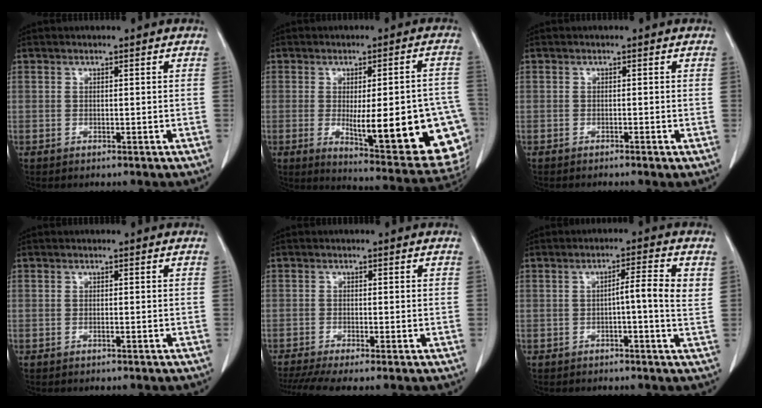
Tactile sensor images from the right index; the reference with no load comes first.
{"total": 21.9, "force": [-5.3, 4.6, 20.8], "torque": [-0.171, -0.001, -0.046]}
{"total": 0.8, "force": [-0.6, -0.2, 0.5], "torque": [-0.010, 0.001, -0.011]}
{"total": 0.0}
{"total": 5.5, "force": [-3.9, 0.3, 3.9], "torque": [-0.071, -0.008, -0.068]}
{"total": 4.9, "force": [0.5, 0.0, 4.9], "torque": [-0.075, 0.009, 0.005]}